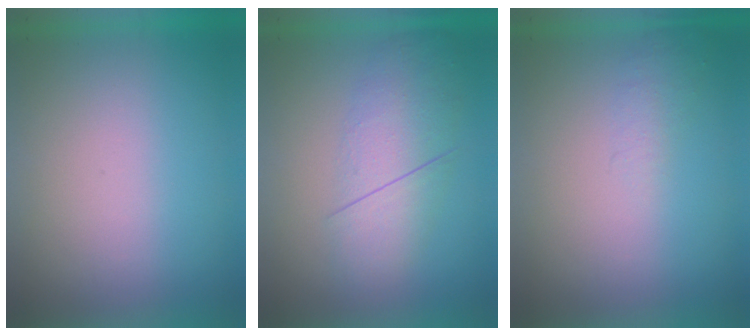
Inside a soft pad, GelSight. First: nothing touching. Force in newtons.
{"total": 3.0}
{"total": 1.0}